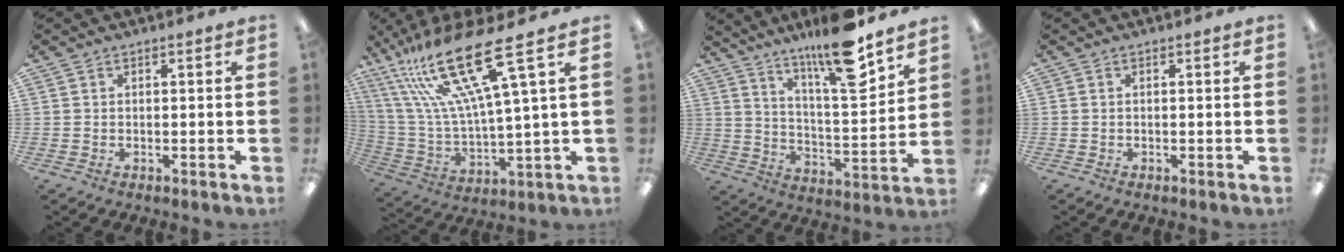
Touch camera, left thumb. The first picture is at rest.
{"total": 24.4, "force": [13.6, 5.7, 19.4], "torque": [-0.407, -0.074, 0.220]}
{"total": 16.7, "force": [13.0, 3.1, 10.1], "torque": [-0.166, -0.082, 0.210]}
{"total": 0.0}